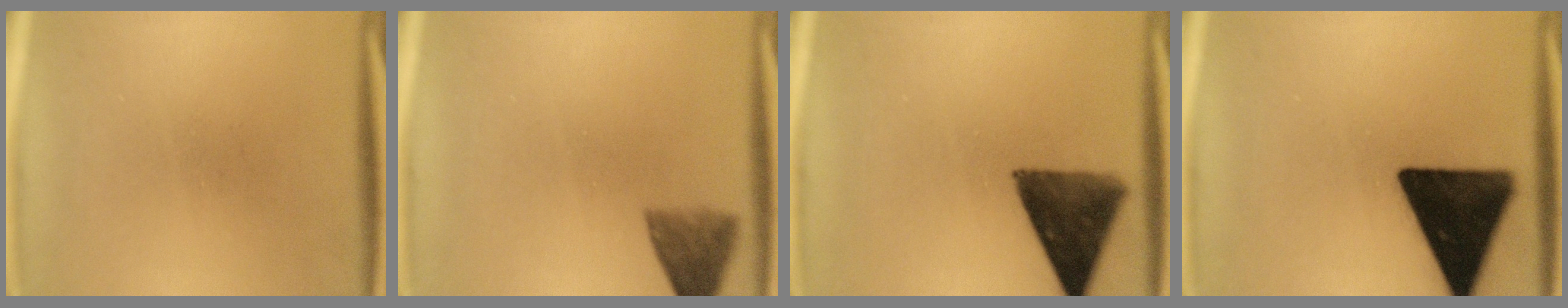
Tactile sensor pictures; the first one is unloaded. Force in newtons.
{"total": 4.8}
{"total": 10.7}
{"total": 18.0}